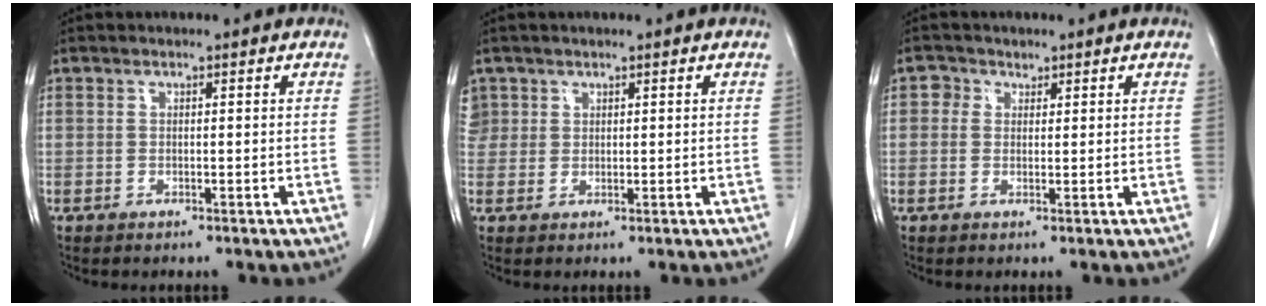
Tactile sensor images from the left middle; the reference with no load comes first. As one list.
[{"total": 3.3, "force": [1.8, 2.8, 0.1], "torque": [0.009, 0.014, 0.034]}, {"total": 1.9, "force": [0.9, 1.6, 0.3], "torque": [0.003, 0.004, 0.009]}]